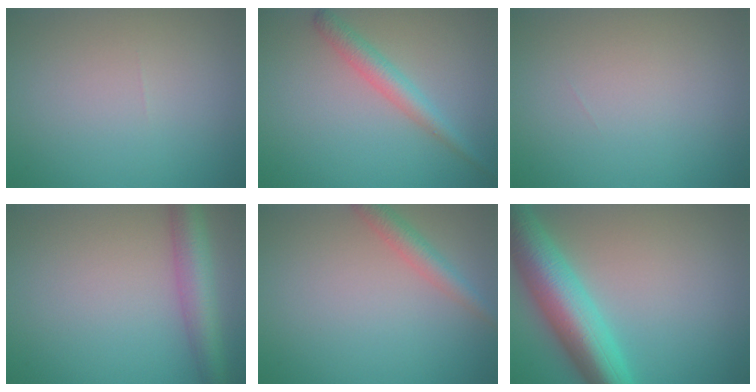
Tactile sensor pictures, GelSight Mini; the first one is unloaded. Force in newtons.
{"total": 2.7, "press": 2.7, "slide": 0.1}
{"total": 0.0}
{"total": 4.9, "press": 4.9, "slide": 0.2}
{"total": 2.3, "press": 2.3, "slide": 0.1}
{"total": 8.9, "press": 8.9, "slide": 0.1}